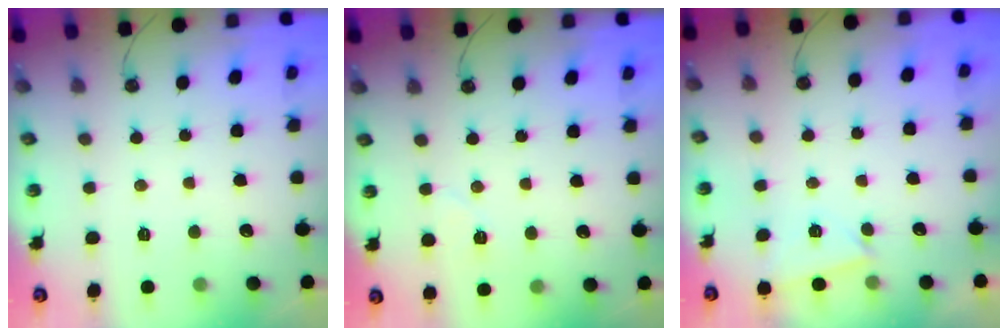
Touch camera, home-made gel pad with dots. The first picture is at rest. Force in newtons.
{"total": 5.4, "press": 5.3, "slide": 0.5}
{"total": 3.1, "press": 2.4, "slide": 1.9}